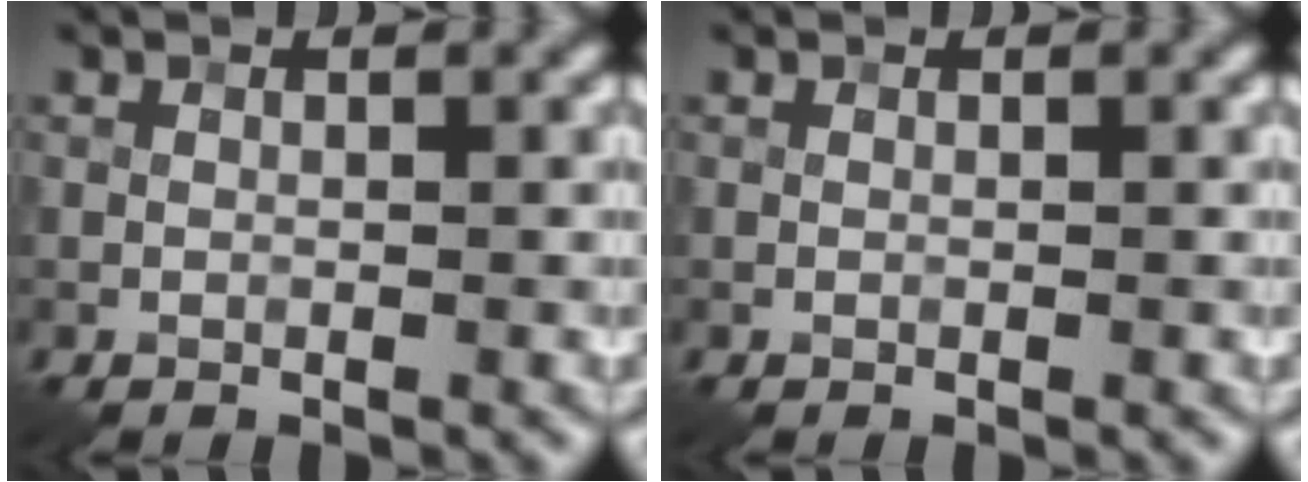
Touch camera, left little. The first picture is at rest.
{"total": 0.0}